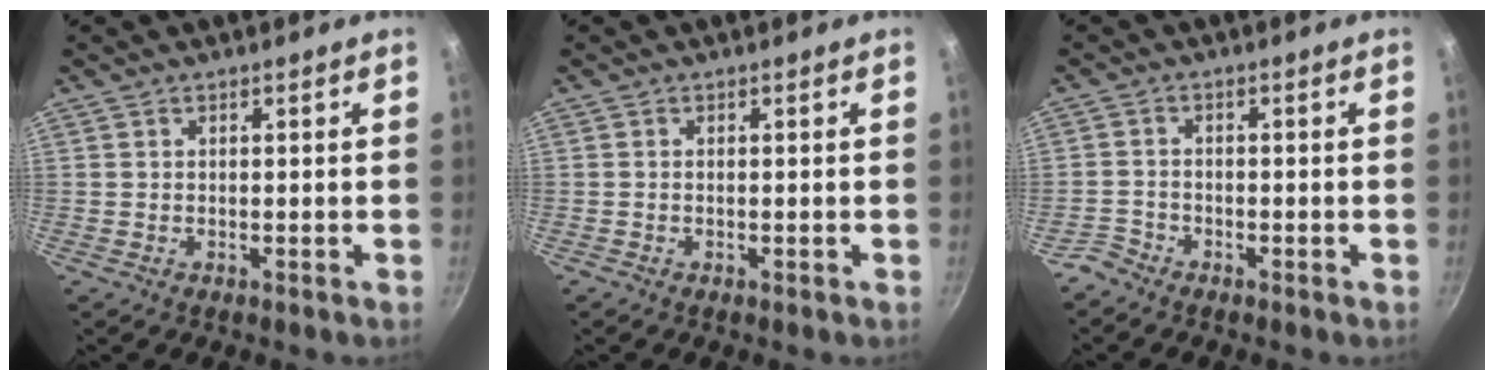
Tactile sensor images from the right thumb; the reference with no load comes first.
{"total": 0.0}
{"total": 2.6, "force": [-2.2, 1.2, 0.3], "torque": [-0.005, 0.023, -0.047]}